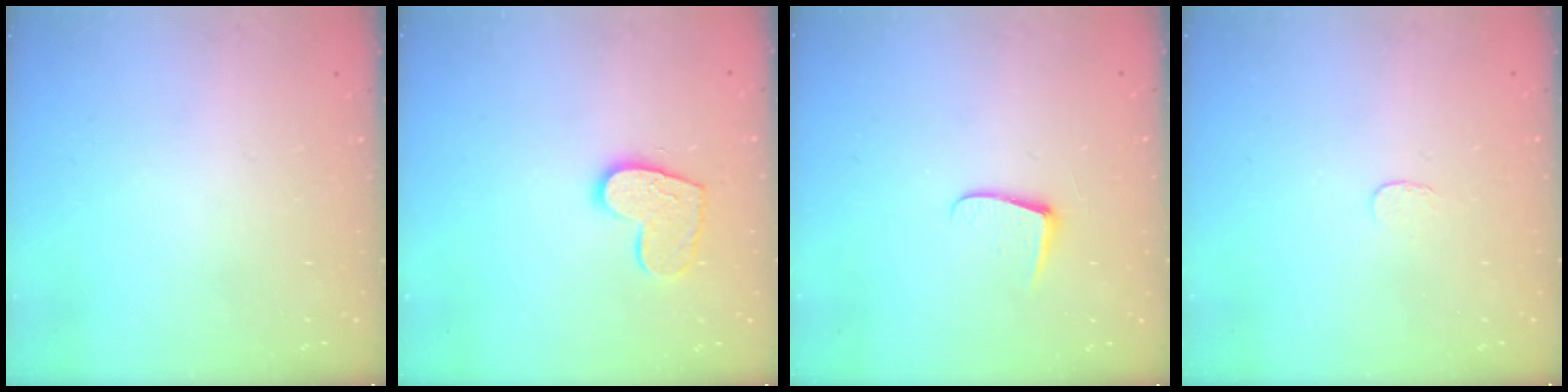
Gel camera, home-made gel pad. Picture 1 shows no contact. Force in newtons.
{"total": 11.7, "press": 11.7, "slide": 0.8}
{"total": 5.9, "press": 5.8, "slide": 0.5}
{"total": 2.6, "press": 2.6, "slide": 0.2}